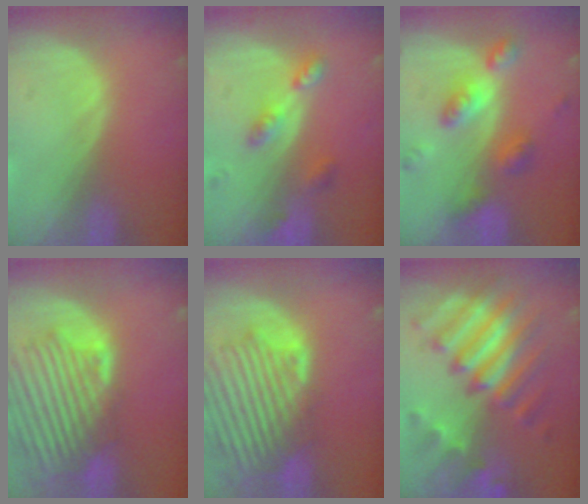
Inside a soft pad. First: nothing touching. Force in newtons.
{"total": 4.8, "press": 4.8, "slide": 0.1}
{"total": 7.2, "press": 7.2, "slide": 0.6}
{"total": 13.3, "press": 11.6, "slide": 6.4}
{"total": 13.7, "press": 11.8, "slide": 6.9}
{"total": 11.4, "press": 11.3, "slide": 1.3}